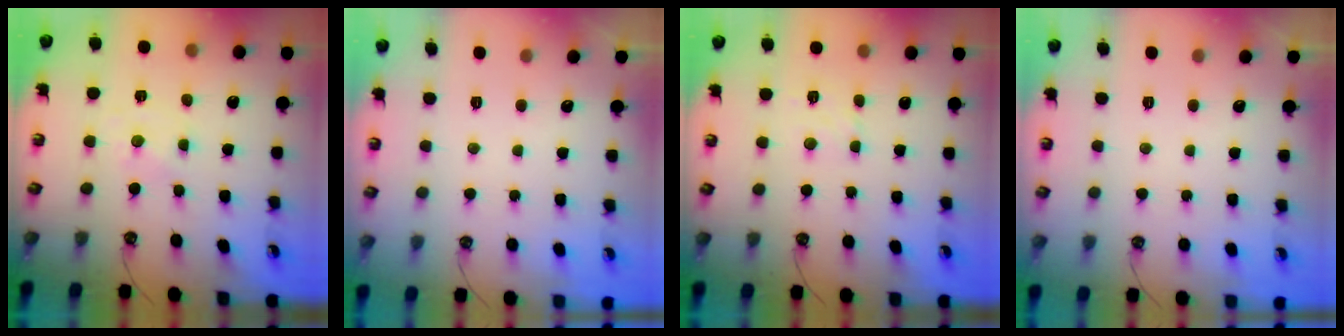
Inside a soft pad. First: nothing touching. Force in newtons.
{"total": 0.0}
{"total": 2.9, "press": 2.8, "slide": 0.5}
{"total": 0.0}